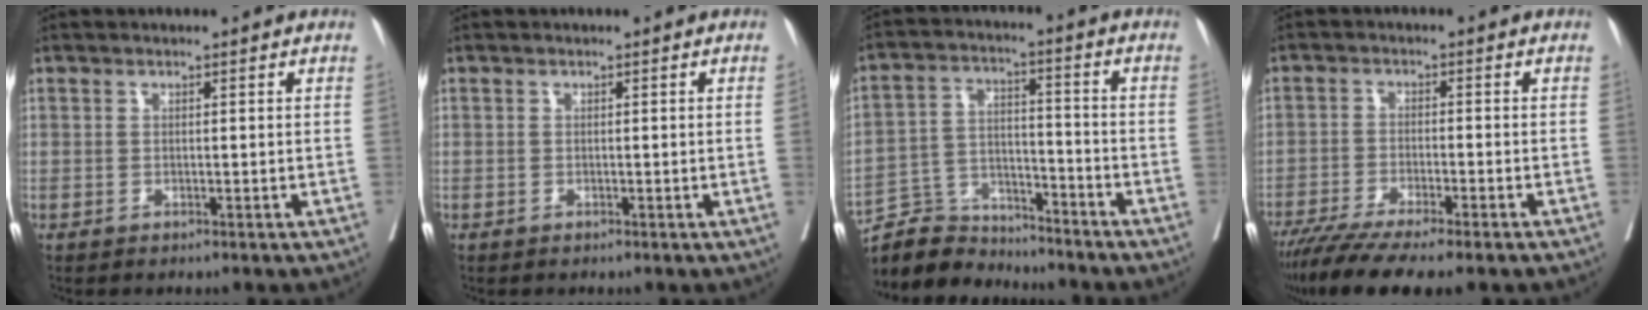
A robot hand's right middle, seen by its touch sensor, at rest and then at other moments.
{"total": 0.0}
{"total": 9.6, "force": [-9.2, 2.8, 0.0], "torque": [-0.003, 0.025, -0.168]}
{"total": 10.5, "force": [-8.3, 0.8, 6.4], "torque": [-0.097, -0.022, -0.133]}